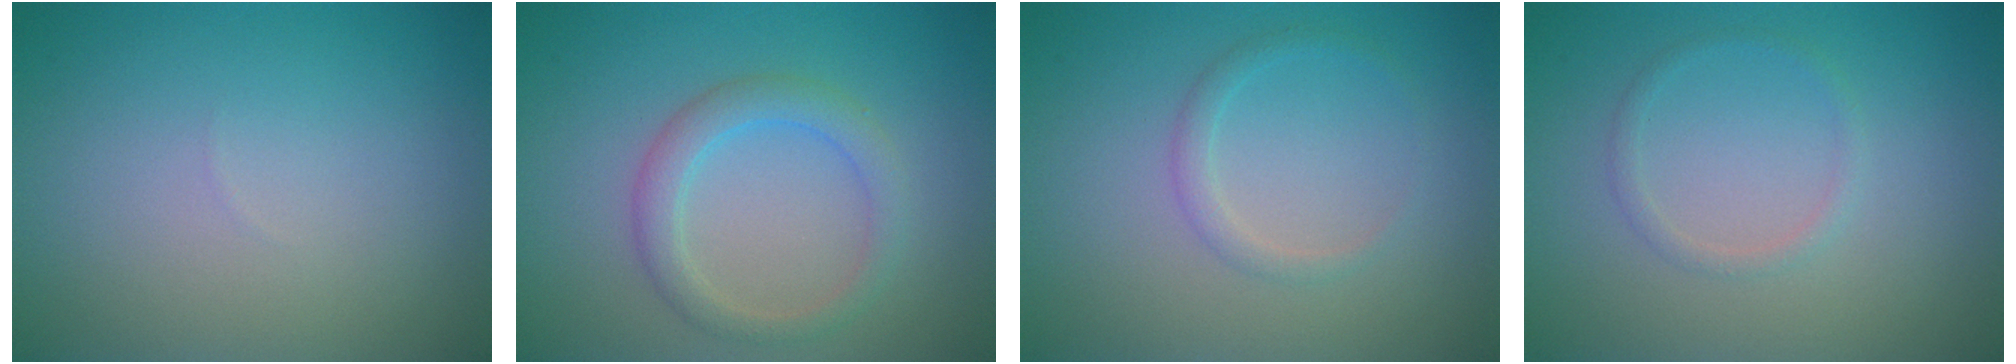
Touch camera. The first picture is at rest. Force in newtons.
{"total": 2.7, "press": 2.7, "slide": 0.1}
{"total": 1.2, "press": 1.2, "slide": 0.1}
{"total": 1.0, "press": 1.0, "slide": 0.1}